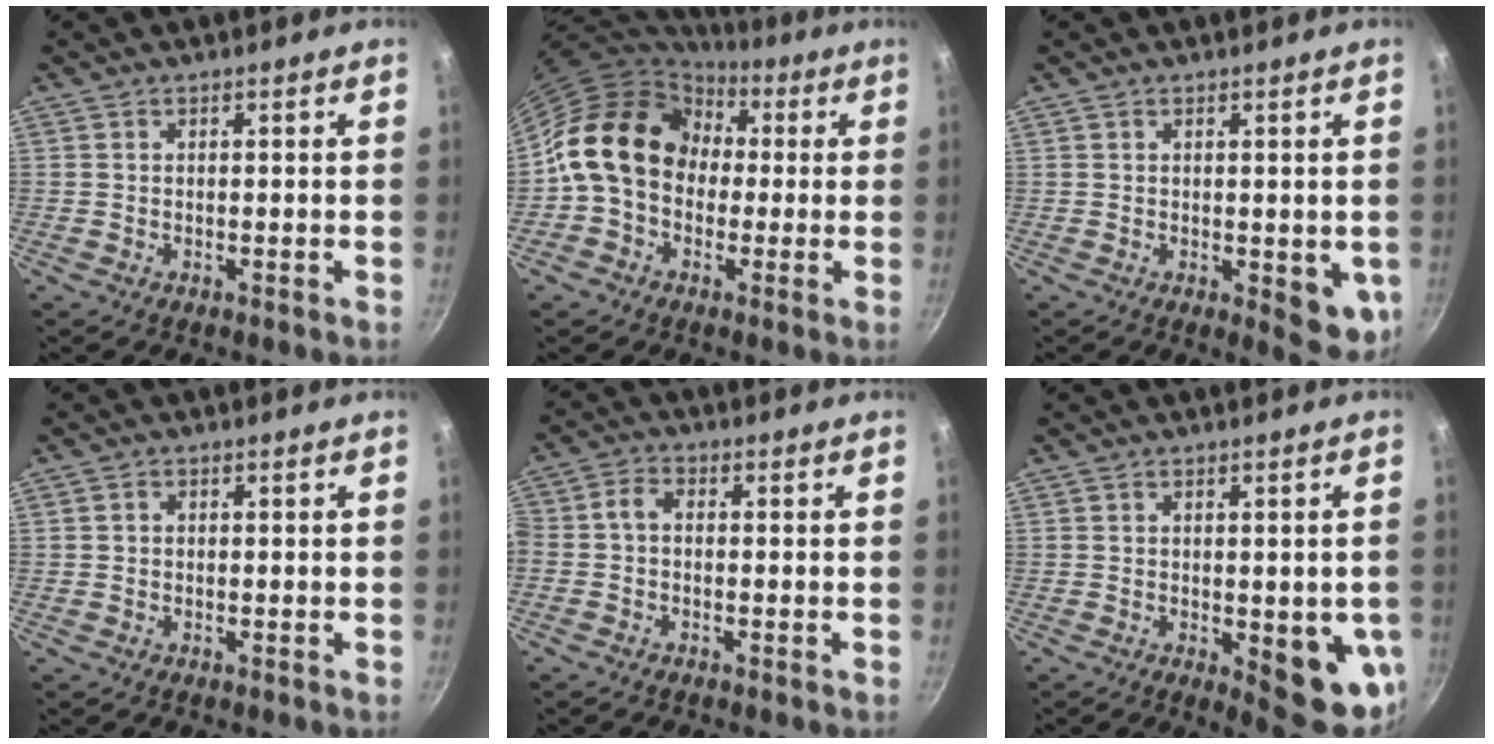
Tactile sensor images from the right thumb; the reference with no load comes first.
{"total": 15.8, "force": [1.3, 12.8, 9.2], "torque": [-0.120, 0.036, 0.006]}
{"total": 7.3, "force": [-0.6, 3.6, 6.3], "torque": [-0.057, -0.005, -0.001]}
{"total": 1.1, "force": [0.0, 1.0, 0.5], "torque": [-0.007, 0.005, -0.001]}
{"total": 3.5, "force": [-1.1, 2.3, 2.5], "torque": [-0.057, 0.023, -0.034]}
{"total": 11.3, "force": [-2.0, 4.3, 10.2], "torque": [-0.089, -0.007, -0.017]}